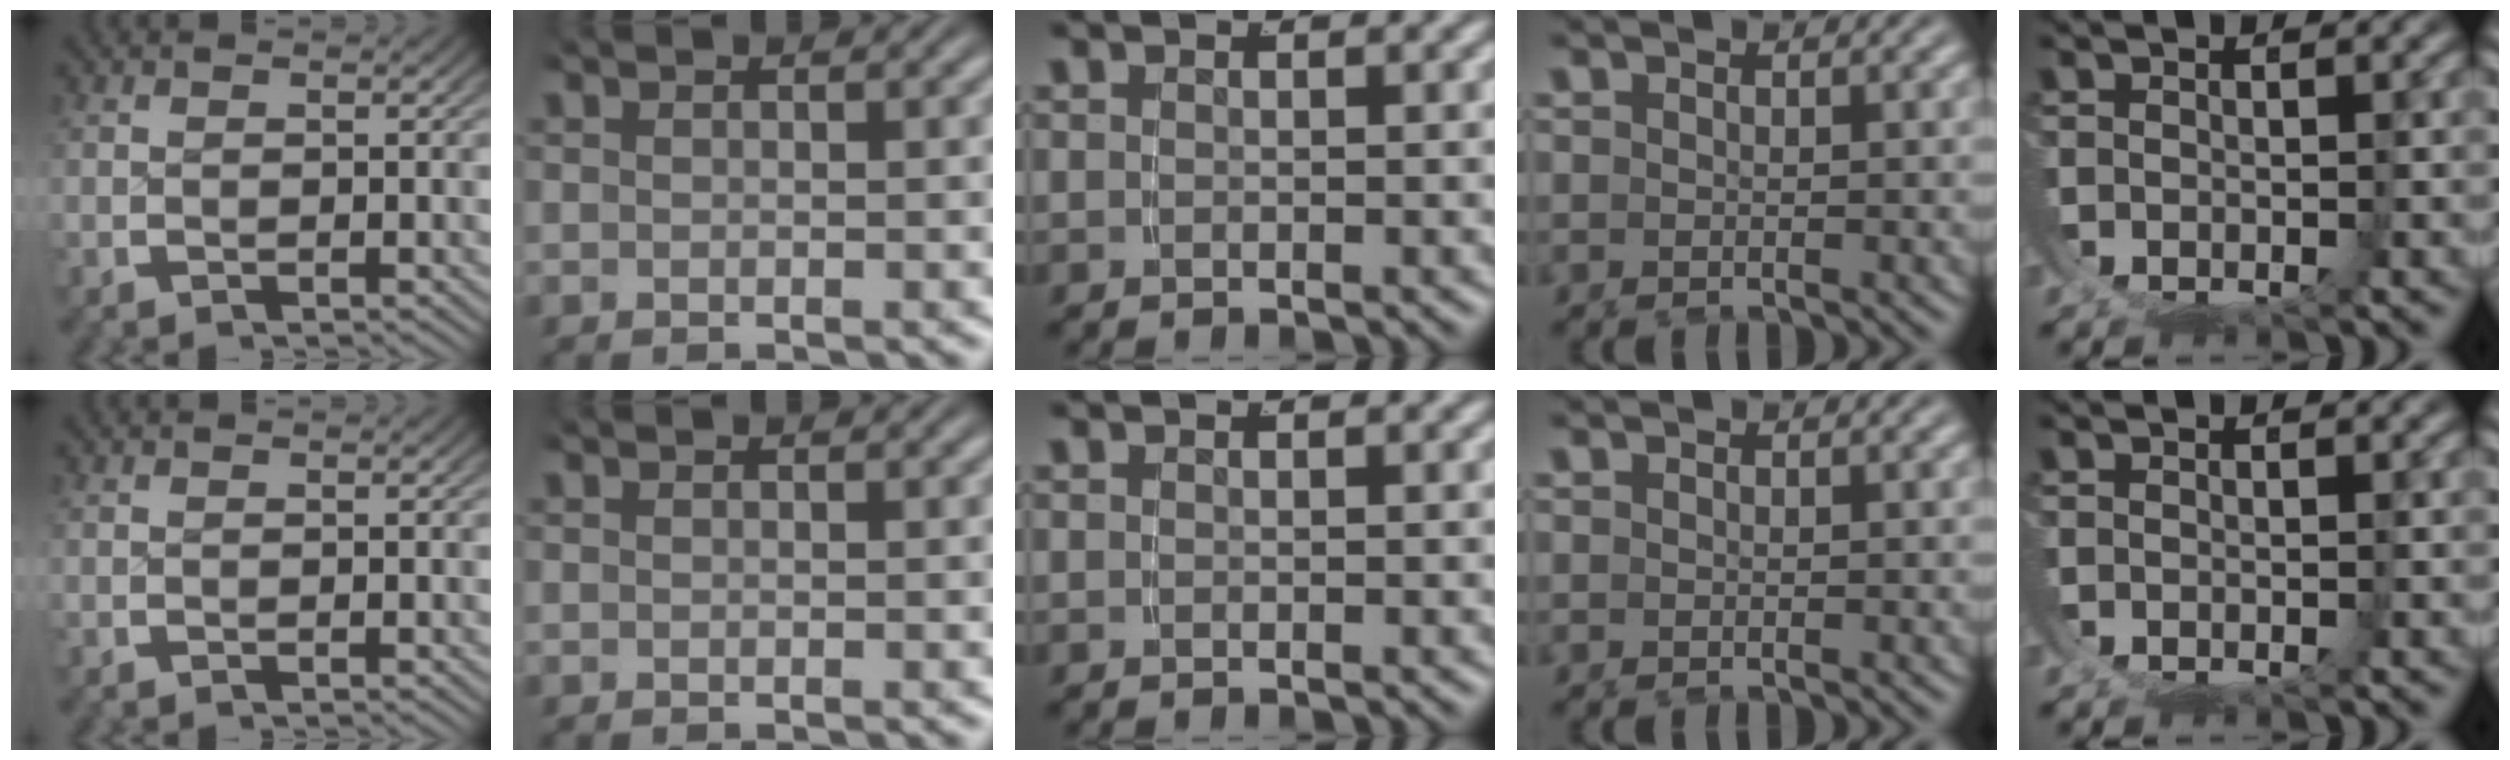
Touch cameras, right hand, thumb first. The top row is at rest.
{}